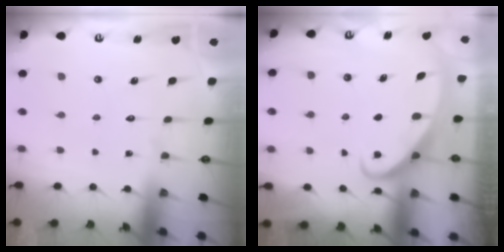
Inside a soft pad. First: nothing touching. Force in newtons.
{"total": 2.4, "press": 2.3, "slide": 0.5}